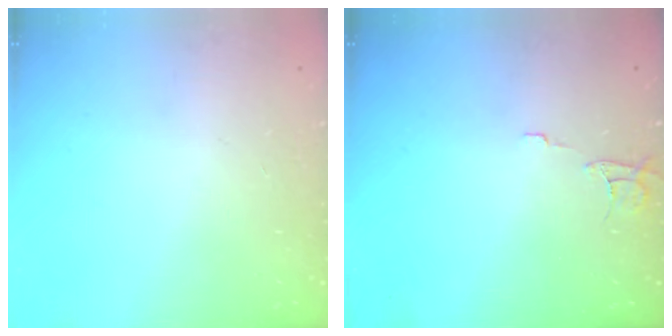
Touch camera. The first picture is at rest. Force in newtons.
{"total": 6.1, "press": 6.1, "slide": 0.4}